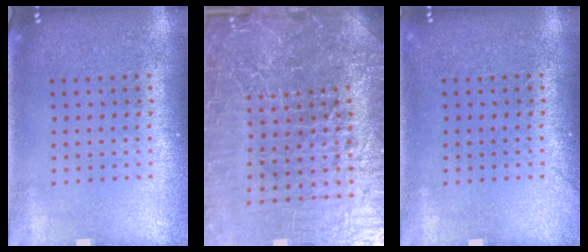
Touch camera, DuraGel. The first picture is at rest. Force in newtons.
{"total": 7.6, "press": 6.6, "slide": 3.8}
{"total": 0.7, "press": 0.7, "slide": 0.1}